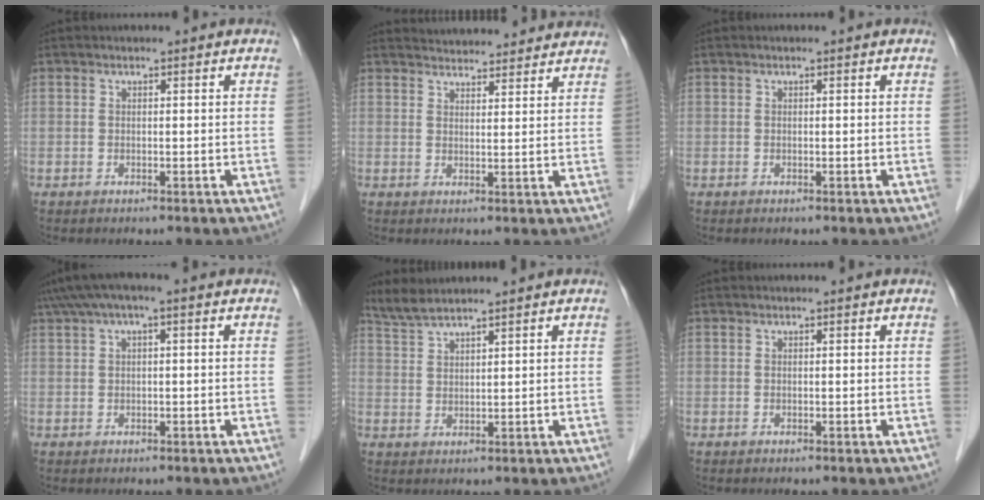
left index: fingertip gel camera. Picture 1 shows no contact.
{"total": 10.9, "force": [10.6, 1.9, 1.9], "torque": [-0.016, 0.024, 0.126]}
{"total": 0.0}
{"total": 4.6, "force": [2.1, 0.9, 3.9], "torque": [-0.081, 0.034, 0.037]}
{"total": 4.2, "force": [3.8, -0.3, 1.7], "torque": [-0.043, 0.019, 0.082]}
{"total": 0.0}